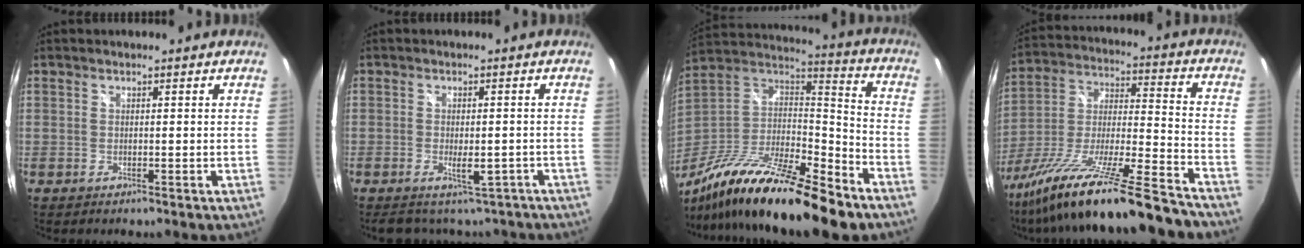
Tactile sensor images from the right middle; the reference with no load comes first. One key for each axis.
{"total": 6.3, "fx": -4.7, "fy": 3.0, "fz": 3.0, "tx": -0.050, "ty": 0.003, "tz": -0.049}
{"total": 26.9, "fx": -18.1, "fy": 6.5, "fz": 18.8, "tx": -0.342, "ty": -0.038, "tz": -0.306}
{"total": 26.8, "fx": -20.9, "fy": 1.3, "fz": 16.7, "tx": -0.284, "ty": -0.052, "tz": -0.344}